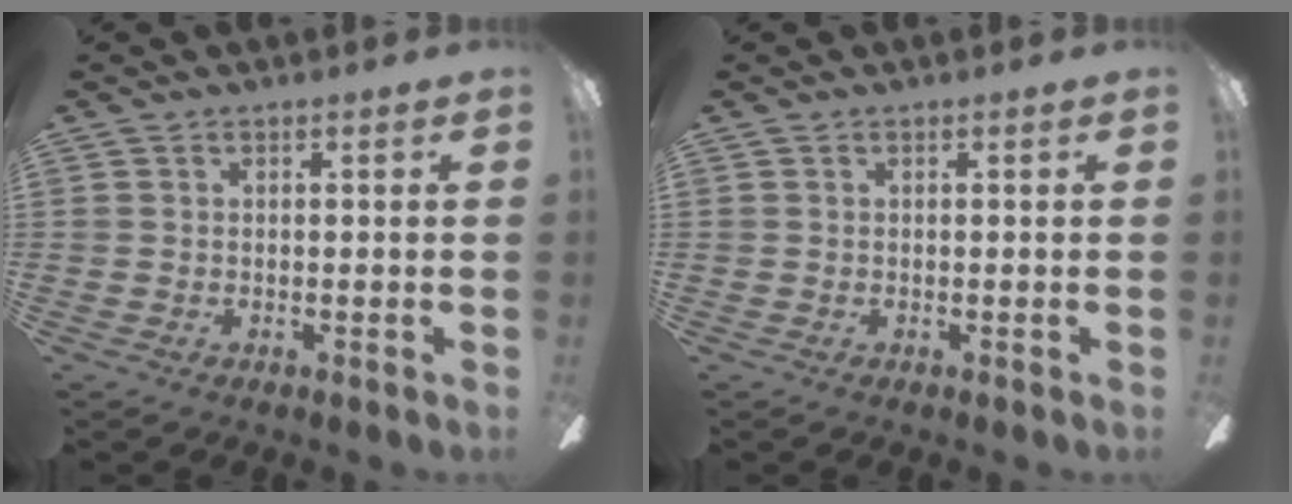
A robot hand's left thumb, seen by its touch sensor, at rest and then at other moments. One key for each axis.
{"total": 0.0}